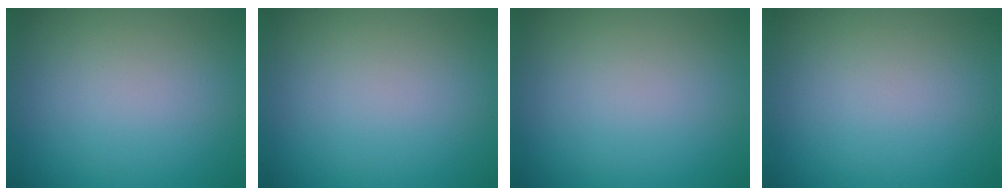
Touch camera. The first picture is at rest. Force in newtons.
{"total": 0.0}
{"total": 0.0}
{"total": 0.0}